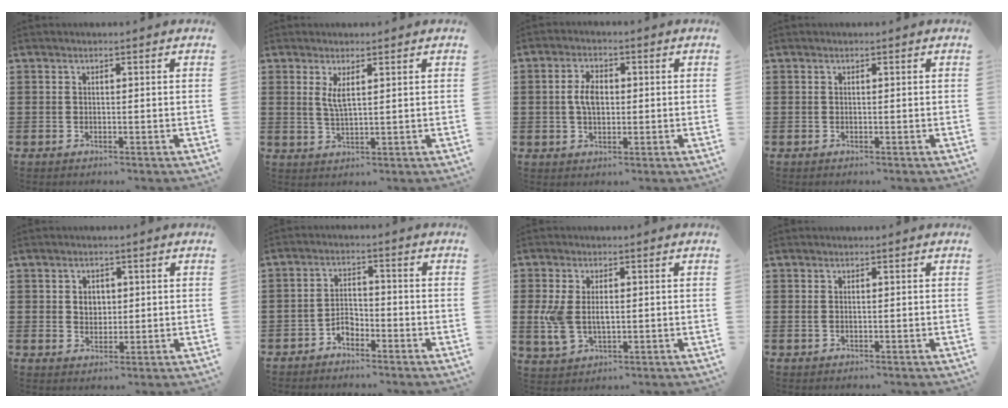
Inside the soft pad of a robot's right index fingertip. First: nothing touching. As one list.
[{"total": 2.9, "force": [1.3, 0.6, 2.5], "torque": [-0.053, 0.001, 0.022]}, {"total": 4.4, "force": [0.2, 2.5, 3.6], "torque": [-0.073, 0.010, 0.002]}, {"total": 0.0}, {"total": 2.4, "force": [0.5, 2.0, 1.3], "torque": [-0.032, 0.008, 0.007]}, {"total": 2.6, "force": [-2.1, 1.4, 0.8], "torque": [-0.021, 0.008, -0.045]}, {"total": 5.4, "force": [0.3, 3.3, 4.2], "torque": [-0.105, 0.004, 0.000]}, {"total": 0.6, "force": [0.2, 0.3, 0.4], "torque": [-0.010, 0.003, 0.003]}]